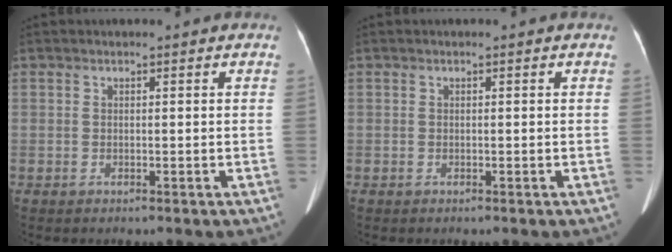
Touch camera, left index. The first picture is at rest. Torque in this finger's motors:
{"motor_torque": [0.14, 0.17, 0.00, 0.01]}